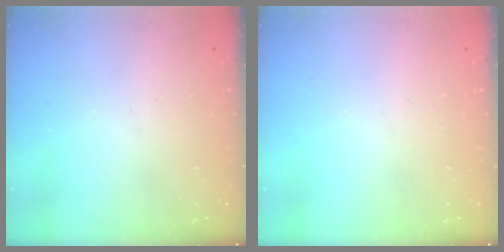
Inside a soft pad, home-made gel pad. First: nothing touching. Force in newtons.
{"total": 0.0}